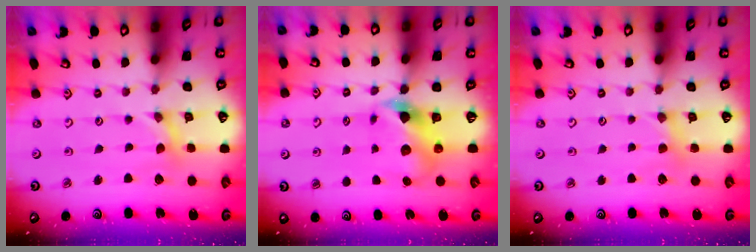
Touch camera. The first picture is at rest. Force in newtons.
{"total": 7.5, "press": 7.4, "slide": 0.9}
{"total": 3.8, "press": 3.8, "slide": 0.6}